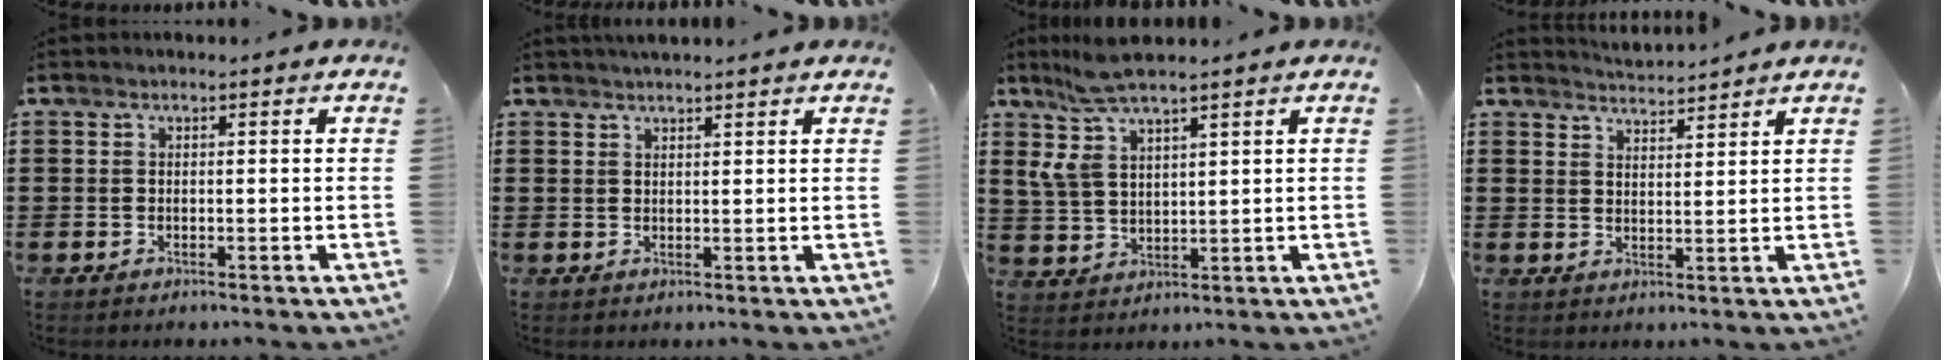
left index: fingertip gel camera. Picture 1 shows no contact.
{"total": 1.6, "force": [1.6, 0.1, 0.5], "torque": [-0.011, 0.004, 0.030]}
{"total": 7.5, "force": [5.2, 2.3, 4.9], "torque": [-0.123, -0.007, 0.093]}
{"total": 3.0, "force": [2.9, -0.3, -0.1], "torque": [-0.008, -0.012, 0.055]}